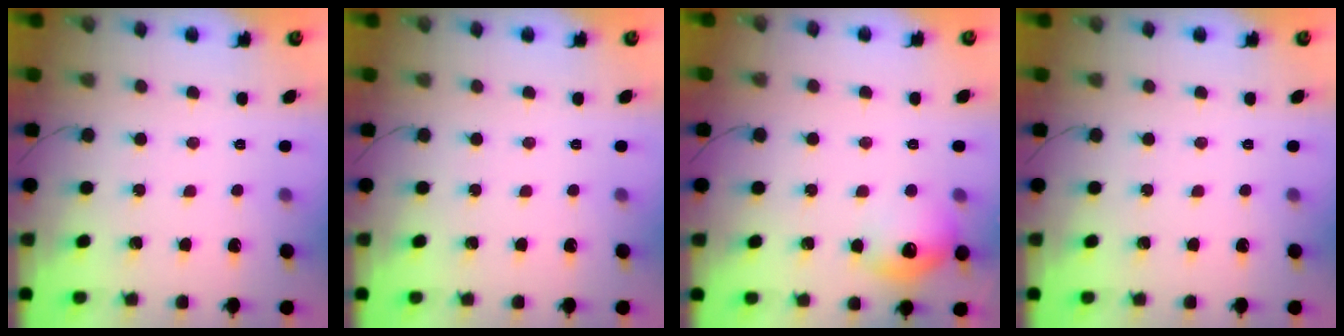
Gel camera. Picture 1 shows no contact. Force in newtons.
{"total": 0.0}
{"total": 11.8, "press": 11.7, "slide": 0.7}
{"total": 0.0}